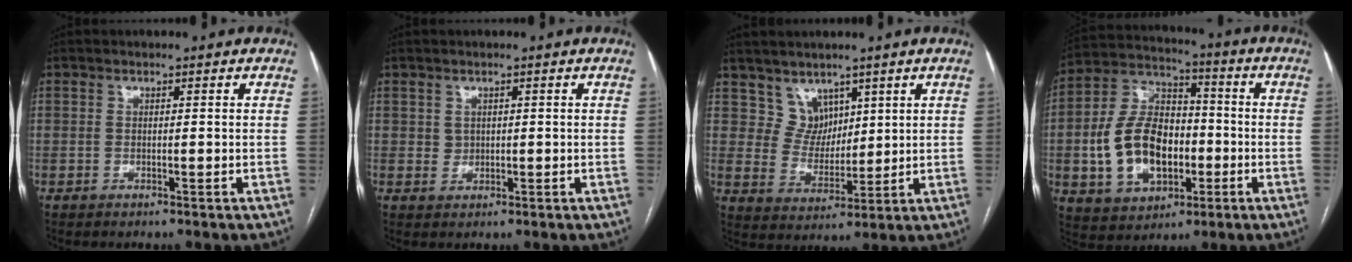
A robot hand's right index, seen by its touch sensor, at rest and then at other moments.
{"total": 1.5, "force": [0.6, 1.3, 0.3], "torque": [-0.001, -0.002, 0.013]}
{"total": 5.2, "force": [3.5, 3.8, 0.6], "torque": [-0.012, 0.002, 0.077]}
{"total": 14.9, "force": [-2.7, 9.9, 10.9], "torque": [-0.232, 0.025, -0.037]}